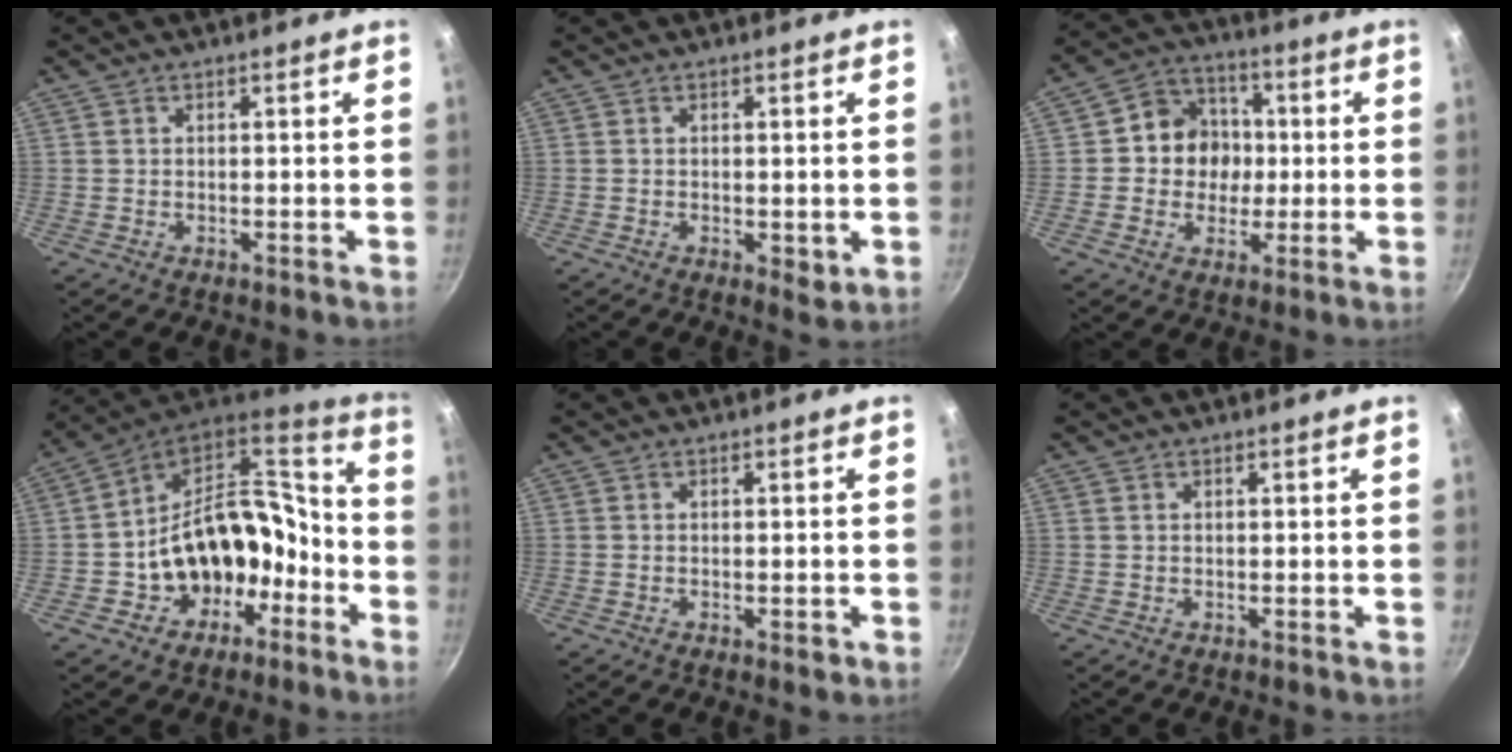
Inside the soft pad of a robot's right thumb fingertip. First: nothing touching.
{"total": 2.8, "force": [-0.4, 1.3, 2.4], "torque": [-0.035, -0.011, -0.003]}
{"total": 10.2, "force": [0.1, 9.3, 4.1], "torque": [-0.020, 0.017, -0.015]}
{"total": 18.7, "force": [-5.7, 14.1, 11.0], "torque": [-0.141, 0.083, -0.071]}
{"total": 1.7, "force": [-0.7, 0.6, 1.4], "torque": [-0.025, 0.000, -0.009]}
{"total": 0.0}